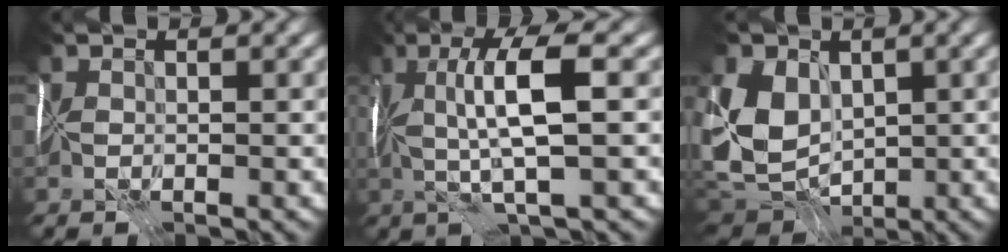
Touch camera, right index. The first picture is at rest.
{"total": 5.1, "force": [0.3, -0.4, 5.0], "torque": [-0.078, -0.001, 0.006]}
{"total": 6.6, "force": [0.0, 4.8, 4.5], "torque": [-0.102, -0.013, -0.006]}